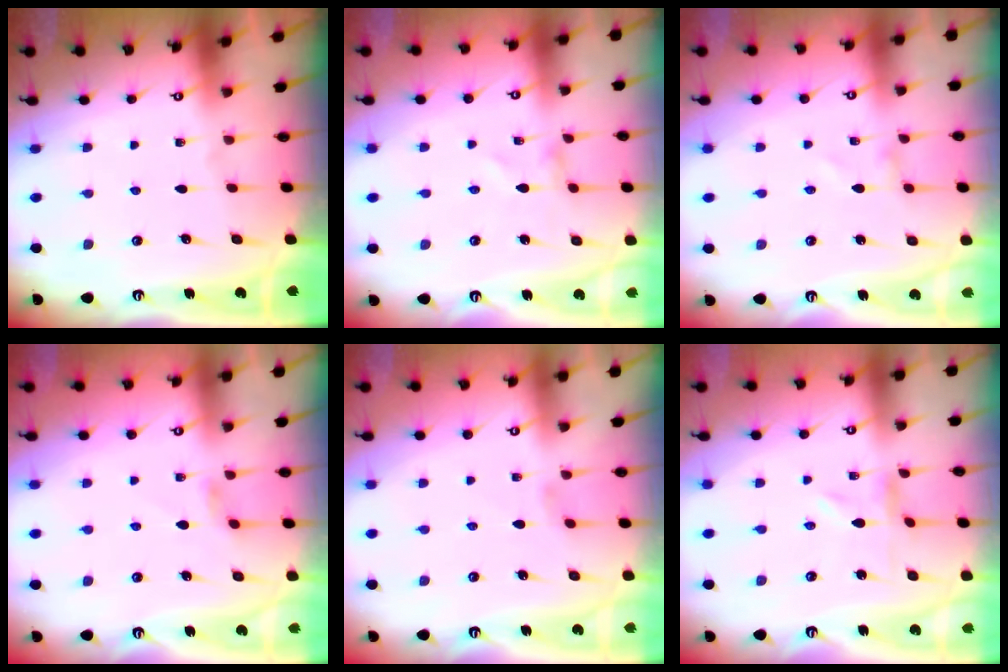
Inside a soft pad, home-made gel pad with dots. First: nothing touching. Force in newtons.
{"total": 0.8, "press": 0.8, "slide": 0.1}
{"total": 1.2, "press": 1.2, "slide": 0.0}
{"total": 2.5, "press": 2.4, "slide": 0.4}
{"total": 1.0, "press": 0.9, "slide": 0.4}
{"total": 0.0}